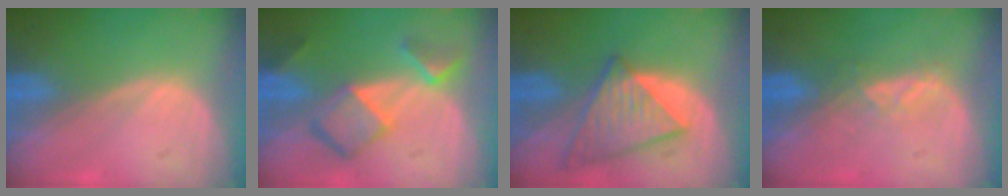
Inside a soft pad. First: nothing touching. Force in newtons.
{"total": 7.3, "press": 6.3, "slide": 3.7}
{"total": 7.6, "press": 7.3, "slide": 2.2}
{"total": 2.6, "press": 2.5, "slide": 0.8}